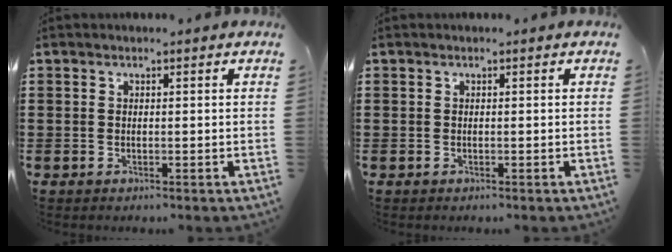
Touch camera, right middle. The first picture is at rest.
{"total": 0.0}